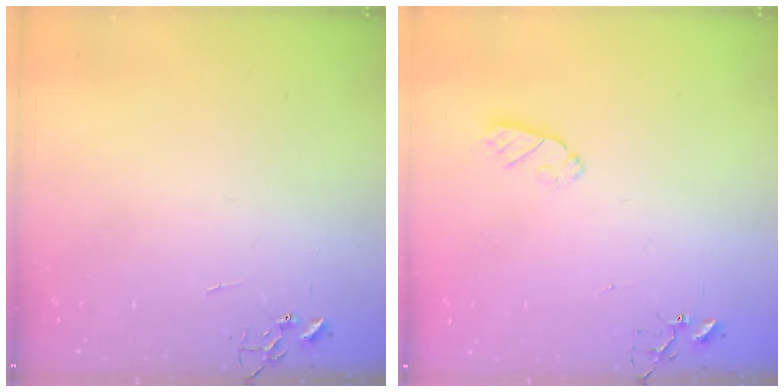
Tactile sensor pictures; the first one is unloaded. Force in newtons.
{"total": 6.2, "press": 6.2, "slide": 0.0}